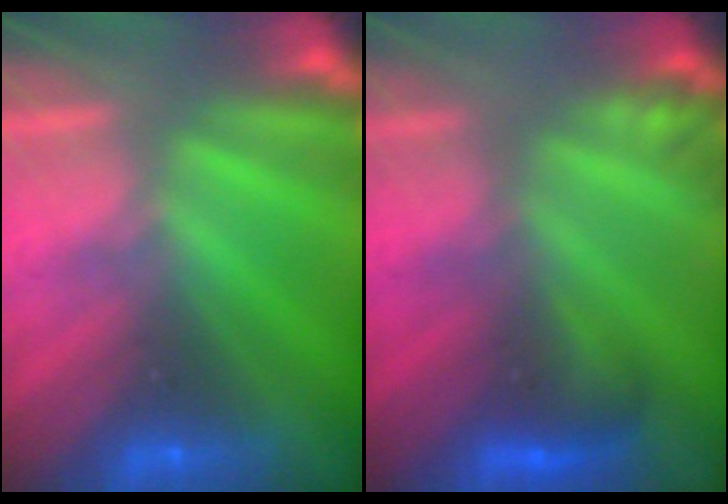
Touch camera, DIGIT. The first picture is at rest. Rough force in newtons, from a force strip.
{"total": 2.9}